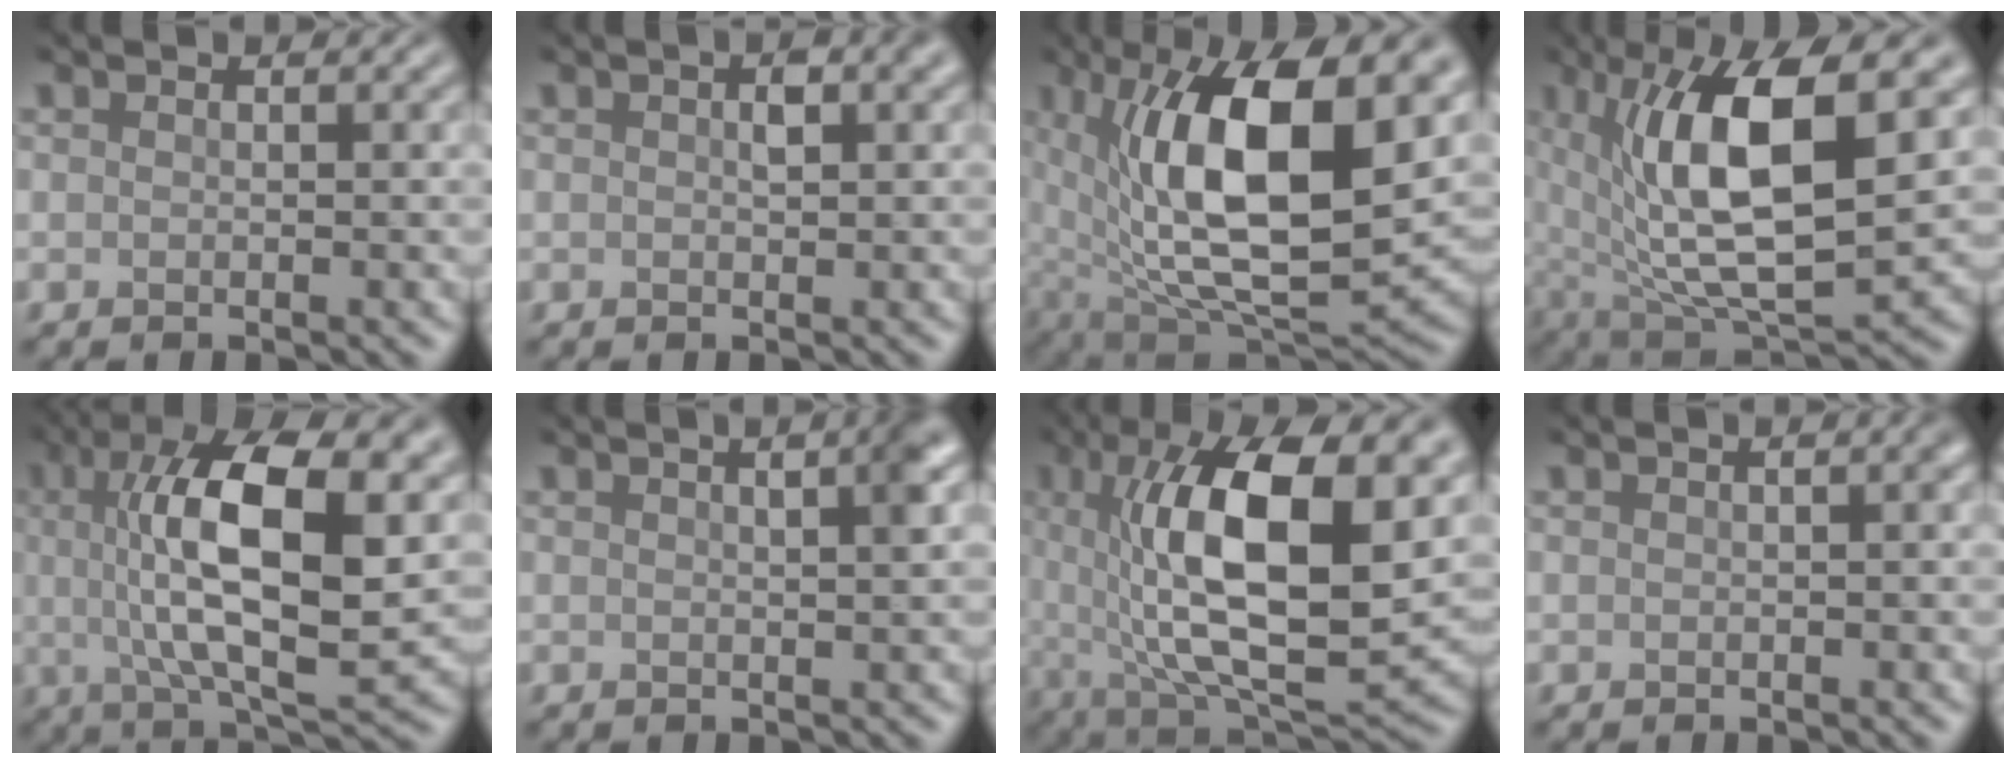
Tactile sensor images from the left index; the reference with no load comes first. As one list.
[{"total": 1.7, "force": [0.4, 0.7, 1.5], "torque": [-0.023, 0.004, 0.006]}, {"total": 17.1, "force": [4.0, 7.7, 14.7], "torque": [-0.238, 0.001, 0.063]}, {"total": 13.3, "force": [2.8, 5.3, 11.8], "torque": [-0.199, -0.003, 0.048]}, {"total": 13.4, "force": [2.1, 5.0, 12.3], "torque": [-0.205, 0.006, 0.035]}, {"total": 2.6, "force": [0.9, 0.6, 2.4], "torque": [-0.019, 0.014, 0.010]}, {"total": 15.3, "force": [2.5, 6.5, 13.7], "torque": [-0.216, -0.004, 0.040]}, {"total": 0.8, "force": [0.0, 0.1, 0.8], "torque": [-0.010, 0.004, 0.002]}]